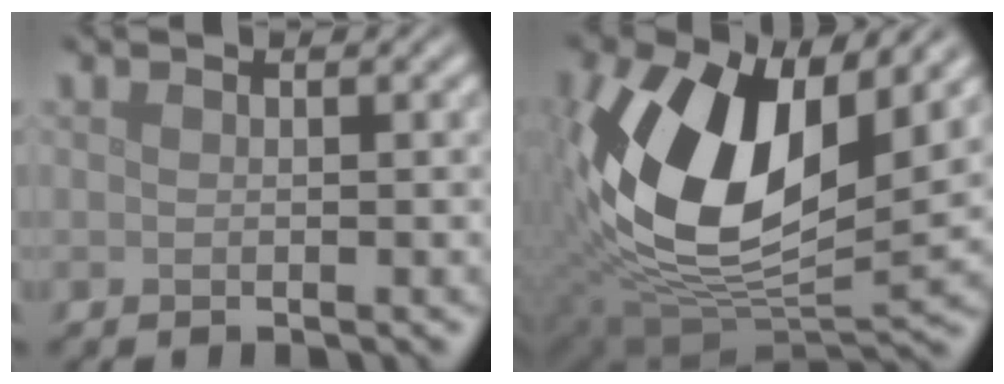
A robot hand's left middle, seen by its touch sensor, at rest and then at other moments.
{"total": 15.4, "force": [2.9, 8.6, 12.4], "torque": [-0.250, -0.003, 0.045]}